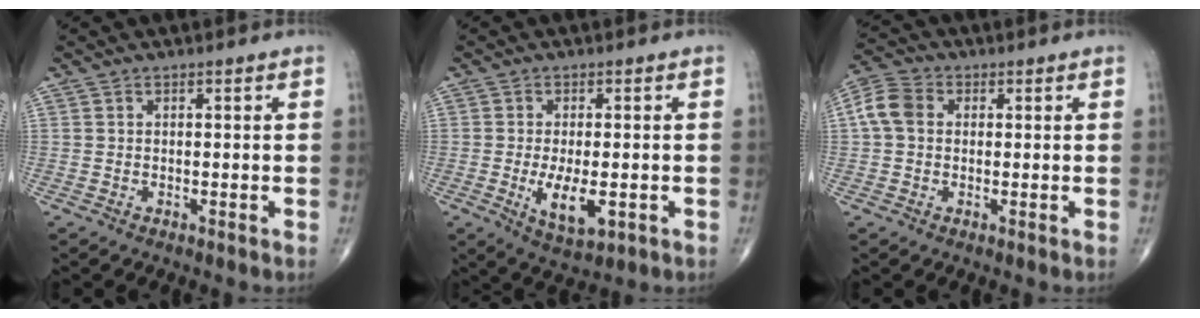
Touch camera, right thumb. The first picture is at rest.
{"total": 7.5, "force": [-1.7, 3.3, 6.5], "torque": [-0.111, -0.015, -0.022]}
{"total": 6.2, "force": [0.8, 4.8, 3.9], "torque": [-0.082, 0.020, 0.008]}